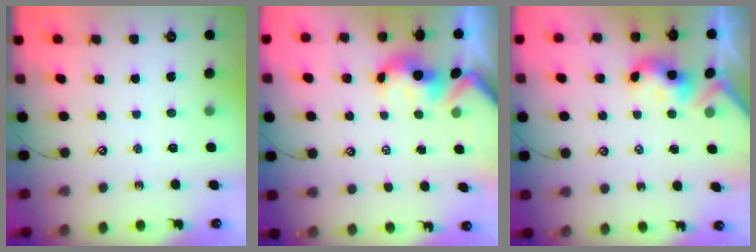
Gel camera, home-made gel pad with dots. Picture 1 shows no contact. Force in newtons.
{"total": 1.7, "press": 1.5, "slide": 0.7}
{"total": 3.6, "press": 3.6, "slide": 0.4}